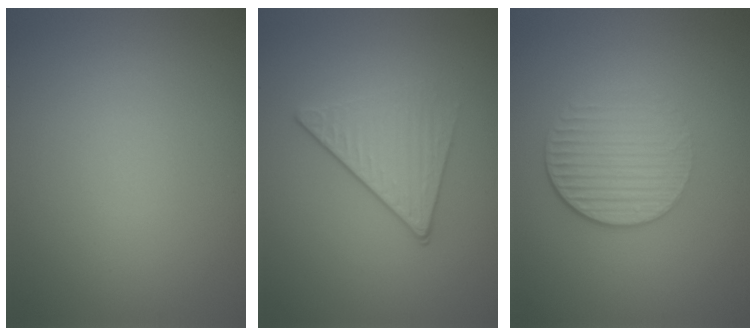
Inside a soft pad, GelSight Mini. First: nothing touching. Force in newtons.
{"total": 3.8, "press": 2.8, "slide": 2.5}
{"total": 3.7, "press": 2.7, "slide": 2.6}